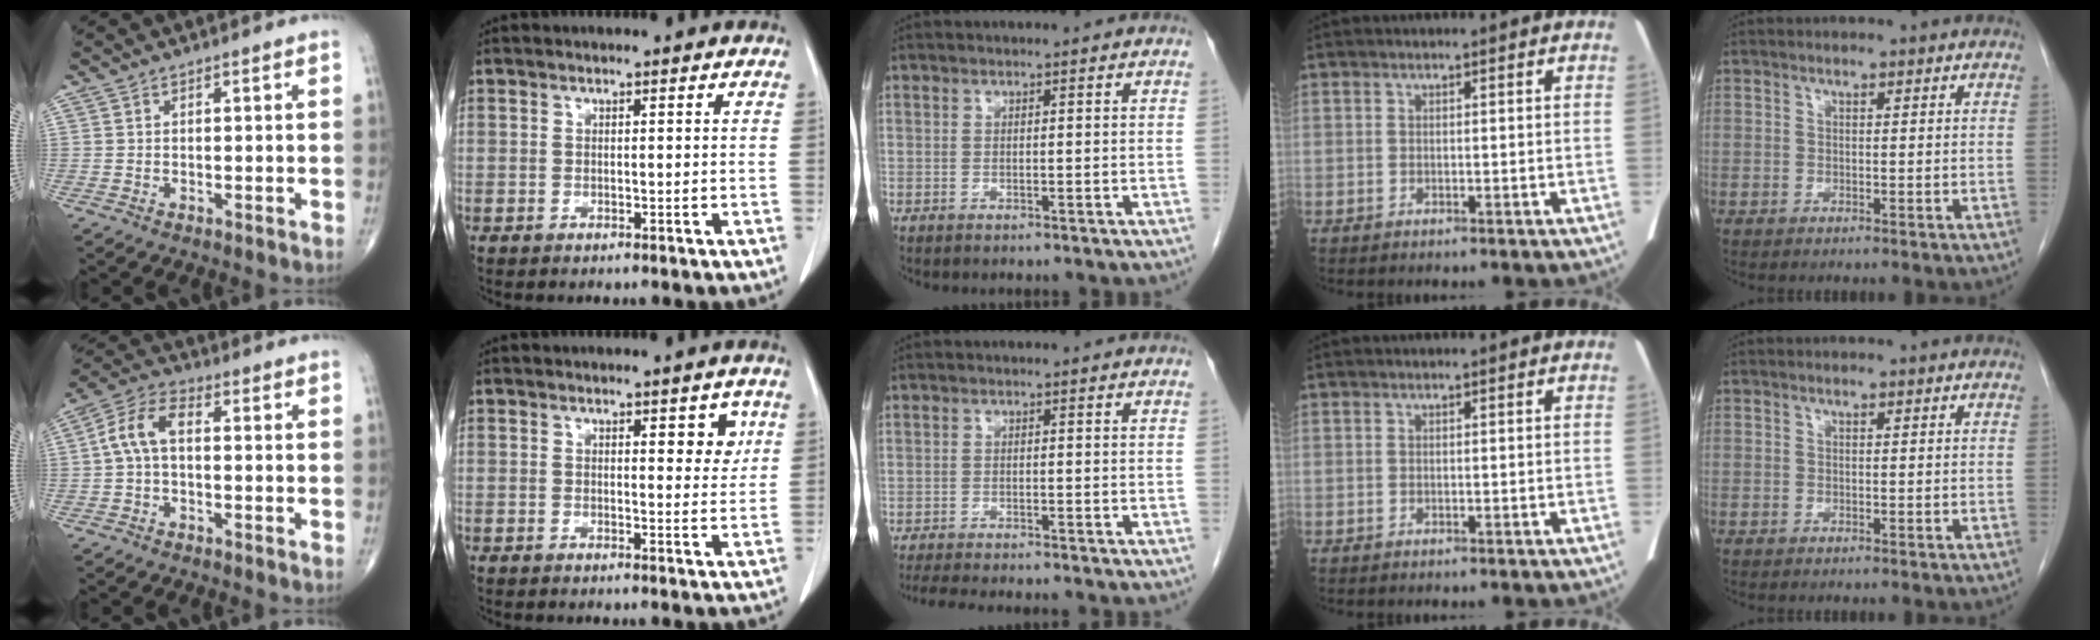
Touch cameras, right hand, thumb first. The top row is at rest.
{"thumb": {"total": 7.3, "force": [0.0, 4.0, 6.1], "torque": [-0.123, 0.026, -0.010]}, "index": {"total": 3.6, "force": [1.6, 1.4, 2.9], "torque": [-0.030, -0.005, 0.017]}, "middle": {"total": 9.6, "force": [-8.5, 0.9, 4.3], "torque": [-0.058, -0.015, -0.122]}}